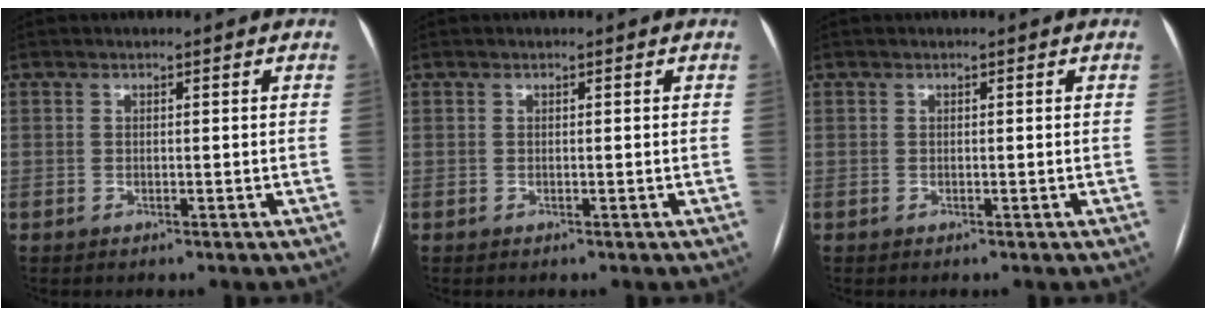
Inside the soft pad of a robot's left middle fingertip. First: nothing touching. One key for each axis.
{"total": 0.0}
{"total": 0.0}